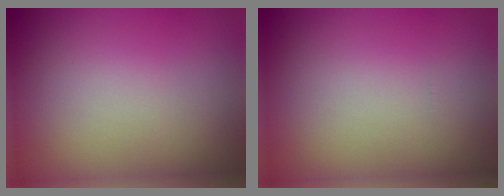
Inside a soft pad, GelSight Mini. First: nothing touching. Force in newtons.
{"total": 0.0}